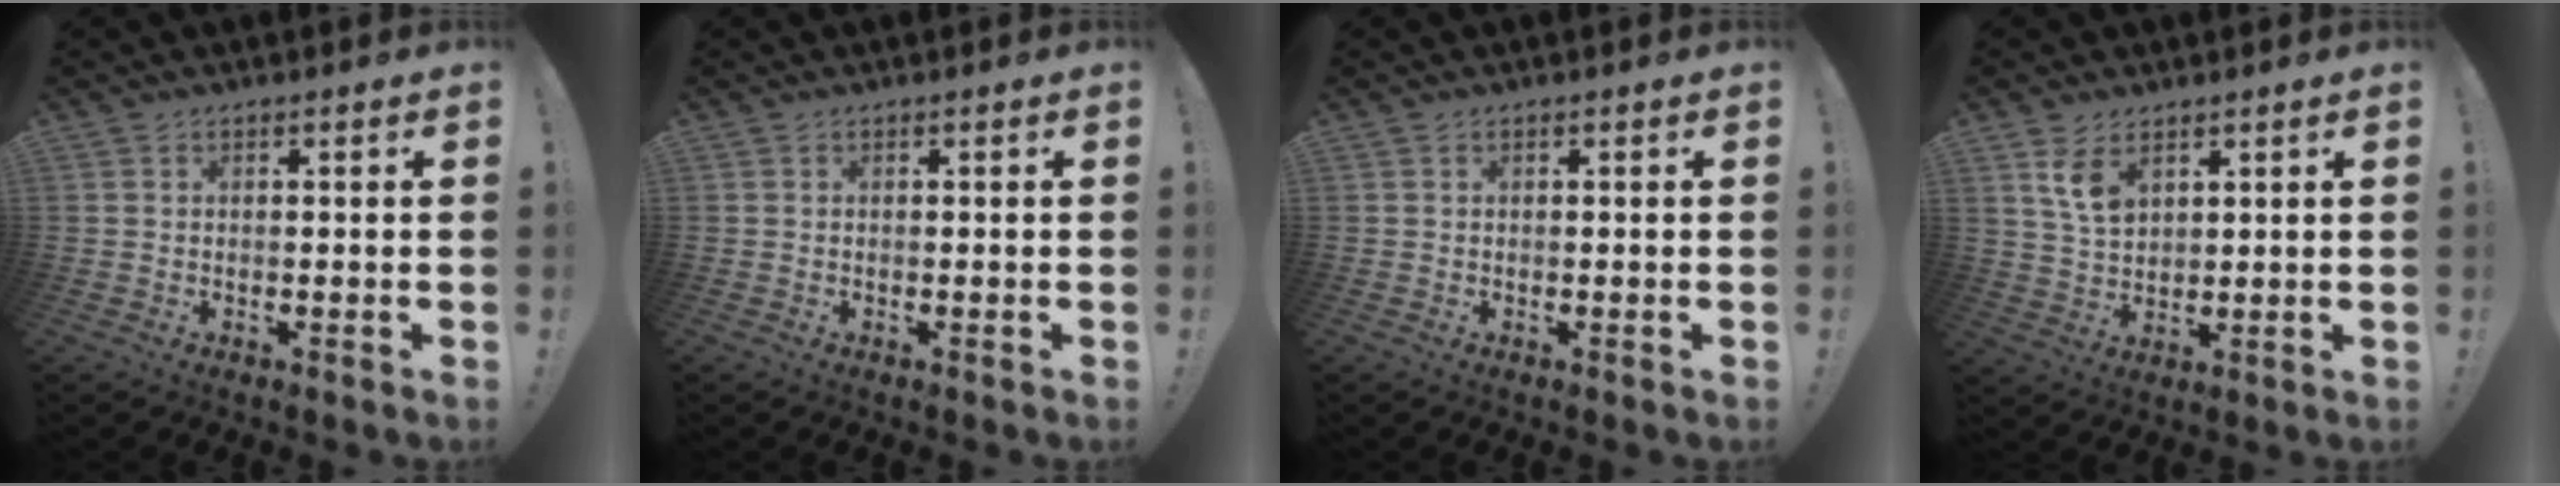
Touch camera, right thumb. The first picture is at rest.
{"total": 0.0}
{"total": 0.0}
{"total": 6.9, "force": [3.9, 3.9, 4.2], "torque": [-0.068, -0.018, 0.072]}